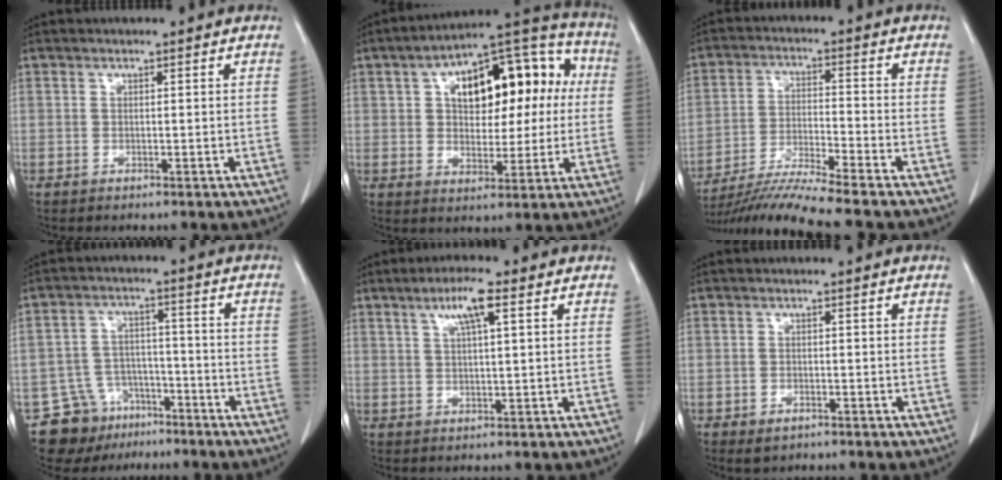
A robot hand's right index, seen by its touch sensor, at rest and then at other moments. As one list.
[{"total": 19.3, "force": [3.9, 10.1, 16.0], "torque": [-0.242, 0.057, 0.059]}, {"total": 10.8, "force": [-9.4, -2.3, 4.6], "torque": [-0.077, -0.020, -0.169]}, {"total": 8.9, "force": [-6.2, 6.2, 1.1], "torque": [-0.019, 0.030, -0.097]}, {"total": 5.3, "force": [2.5, 0.4, 4.7], "torque": [-0.086, 0.008, 0.045]}, {"total": 2.1, "force": [-1.3, 1.2, 1.1], "torque": [-0.018, 0.000, -0.012]}]